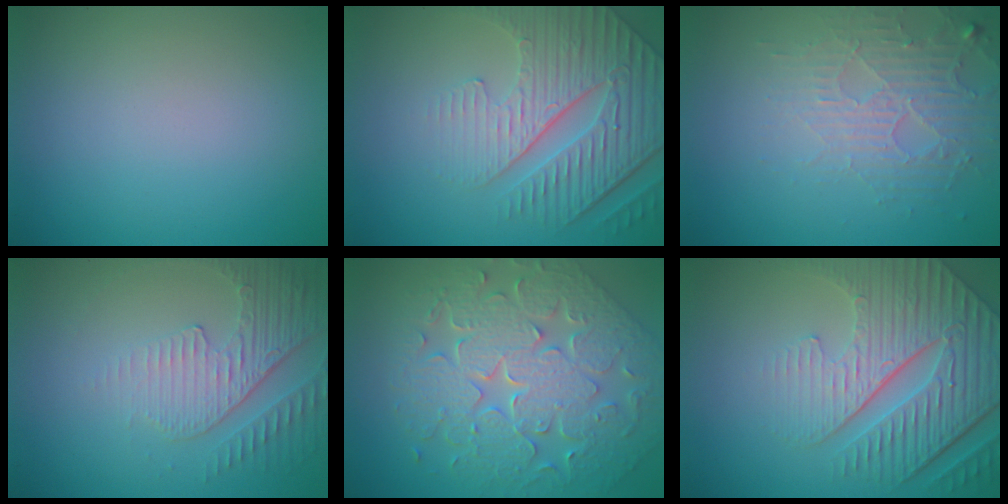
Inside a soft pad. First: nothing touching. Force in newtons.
{"total": 5.5, "press": 5.0, "slide": 2.2}
{"total": 3.8, "press": 3.3, "slide": 1.9}
{"total": 4.2, "press": 3.0, "slide": 2.9}
{"total": 9.3, "press": 7.1, "slide": 6.1}
{"total": 6.9, "press": 5.6, "slide": 4.0}